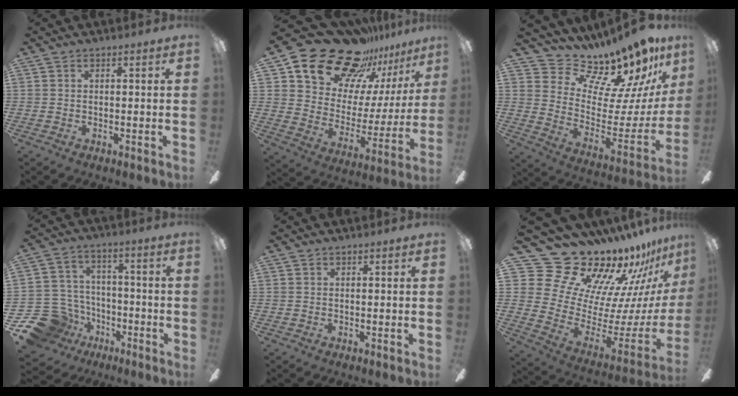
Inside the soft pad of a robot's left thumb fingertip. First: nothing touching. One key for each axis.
{"total": 23.5, "fx": 18.9, "fy": 11.9, "fz": 7.4, "tx": -0.138, "ty": -0.130, "tz": 0.354}
{"total": 14.6, "fx": 13.2, "fy": 4.8, "fz": 3.7, "tx": -0.062, "ty": -0.131, "tz": 0.228}
{"total": 16.5, "fx": -8.2, "fy": 12.9, "fz": 6.0, "tx": -0.145, "ty": 0.055, "tz": -0.124}
{"total": 0.0}
{"total": 24.0, "fx": 21.2, "fy": 9.5, "fz": 6.3, "tx": -0.092, "ty": -0.191, "tz": 0.416}